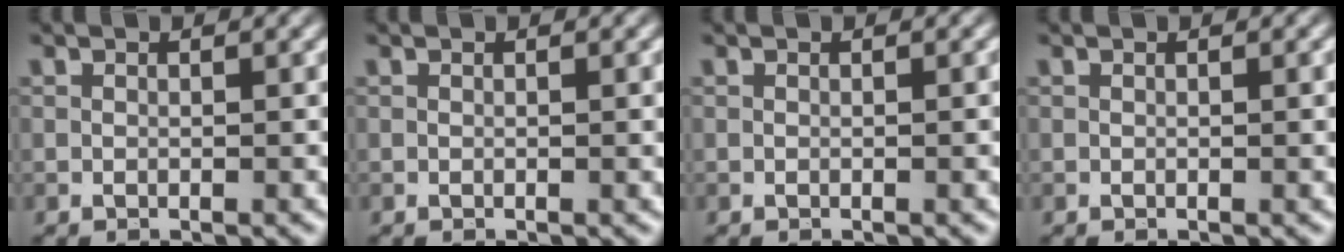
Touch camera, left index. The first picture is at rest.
{"total": 0.7, "force": [0.0, 0.1, 0.7], "torque": [-0.009, 0.000, 0.000]}
{"total": 0.6, "force": [-0.1, 0.1, 0.6], "torque": [-0.008, 0.000, 0.000]}
{"total": 1.0, "force": [0.0, 0.2, 1.0], "torque": [-0.013, 0.000, 0.000]}